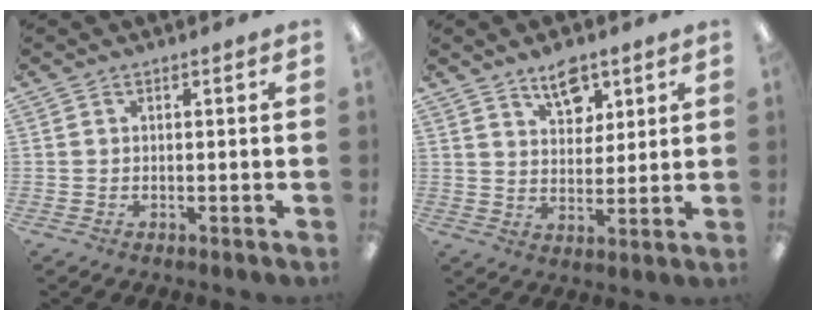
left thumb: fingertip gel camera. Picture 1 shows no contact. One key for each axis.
{"total": 8.1, "fx": 5.6, "fy": 4.5, "fz": 3.8, "tx": -0.043, "ty": -0.028, "tz": 0.096}